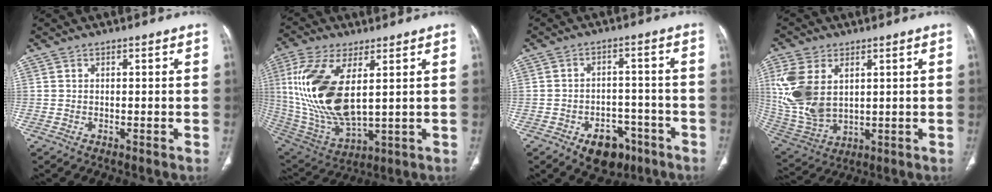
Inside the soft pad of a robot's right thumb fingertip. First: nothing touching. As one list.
[{"total": 20.0, "force": [4.1, 9.2, 17.2], "torque": [-0.365, -0.024, 0.092]}, {"total": 9.3, "force": [-5.2, 6.1, 4.7], "torque": [-0.035, 0.036, -0.068]}, {"total": 14.9, "force": [3.8, 9.5, 10.8], "torque": [-0.230, -0.009, 0.091]}]